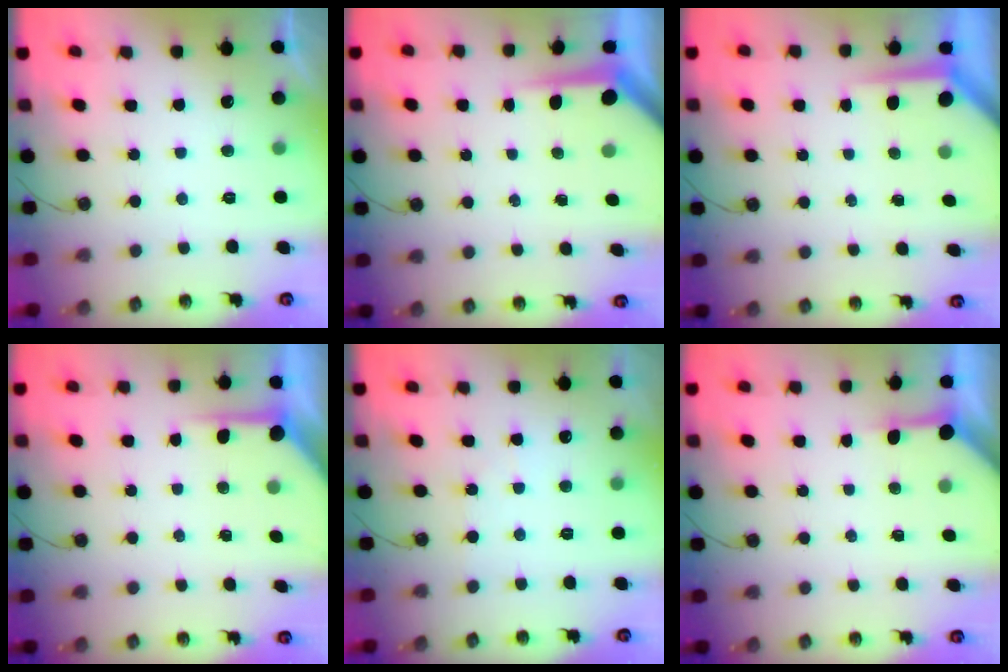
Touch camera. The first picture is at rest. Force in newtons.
{"total": 4.5, "press": 4.5, "slide": 0.3}
{"total": 4.0, "press": 3.9, "slide": 0.3}
{"total": 5.9, "press": 5.9, "slide": 0.2}
{"total": 2.4, "press": 2.3, "slide": 0.4}
{"total": 3.4, "press": 3.3, "slide": 0.4}